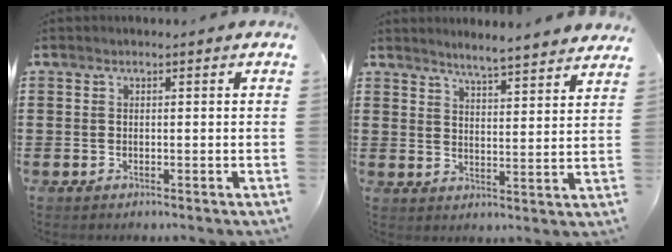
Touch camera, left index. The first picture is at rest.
{"total": 4.0, "force": [3.9, -0.9, 0.4], "torque": [-0.025, -0.027, 0.066]}